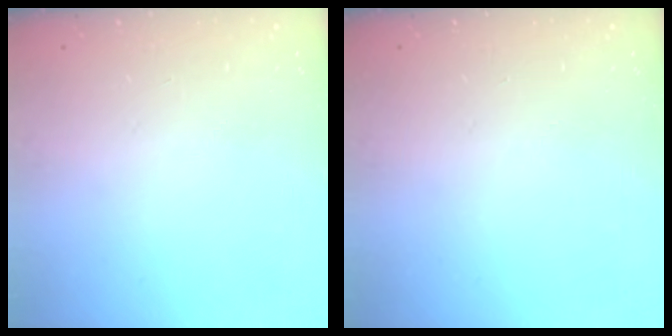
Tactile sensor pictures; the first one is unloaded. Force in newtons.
{"total": 0.0}